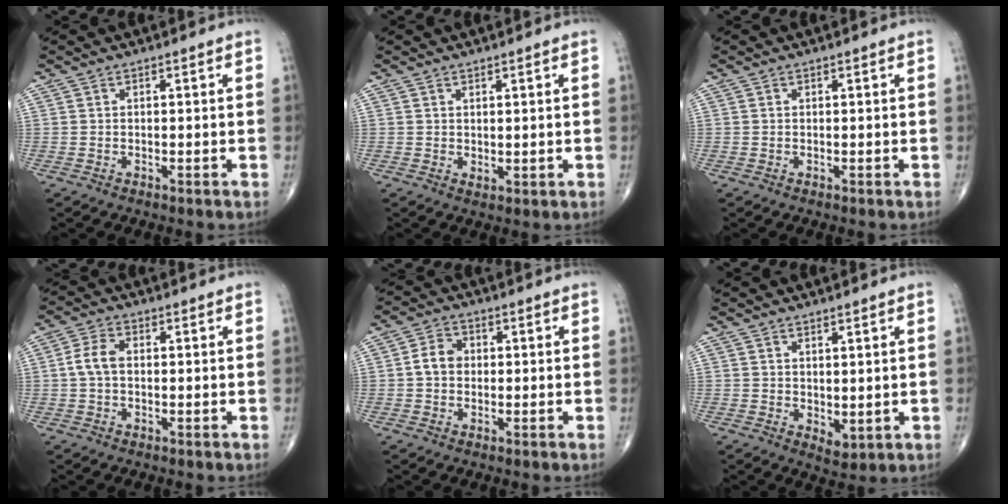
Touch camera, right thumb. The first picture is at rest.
{"total": 1.3, "force": [0.7, 0.7, 0.9], "torque": [-0.014, -0.009, 0.016]}
{"total": 0.0}
{"total": 4.4, "force": [0.0, 2.7, 3.4], "torque": [-0.075, 0.013, -0.005]}
{"total": 4.4, "force": [0.0, 3.5, 2.6], "torque": [-0.040, 0.014, -0.008]}
{"total": 3.3, "force": [0.6, 2.0, 2.6], "torque": [-0.033, -0.015, 0.018]}